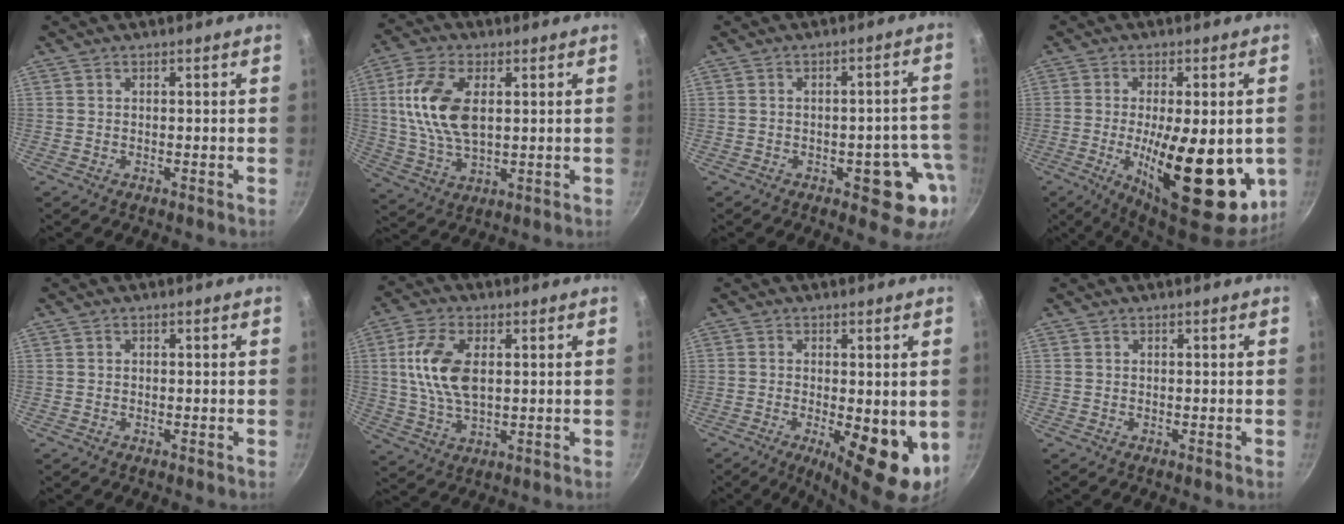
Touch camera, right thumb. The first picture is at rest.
{"total": 13.3, "force": [2.4, 7.2, 10.9], "torque": [-0.210, -0.003, 0.048]}
{"total": 10.1, "force": [-4.0, 4.7, 8.1], "torque": [-0.045, 0.028, -0.047]}
{"total": 21.8, "force": [-3.8, 8.4, 19.8], "torque": [-0.271, -0.010, -0.044]}
{"total": 0.0}
{"total": 11.8, "force": [2.0, 6.3, 9.8], "torque": [-0.186, -0.001, 0.039]}
{"total": 11.8, "force": [-2.5, 4.2, 10.8], "torque": [-0.144, -0.007, -0.025]}
{"total": 0.0}